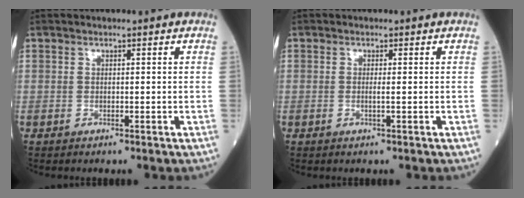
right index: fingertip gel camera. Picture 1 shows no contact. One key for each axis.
{"total": 0.9, "fx": -0.1, "fy": -0.2, "fz": 0.9, "tx": -0.017, "ty": -0.001, "tz": -0.005}